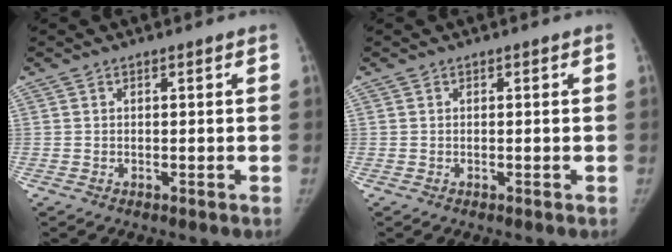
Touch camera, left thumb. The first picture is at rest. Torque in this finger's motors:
{"motor_torque": [0.04, 0.04, 0.25, -0.24, 0.02]}